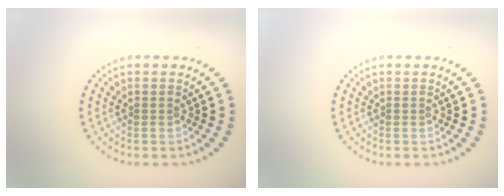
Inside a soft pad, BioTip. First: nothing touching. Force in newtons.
{"total": 0.0}